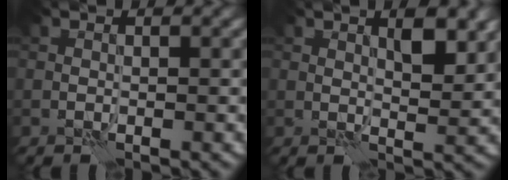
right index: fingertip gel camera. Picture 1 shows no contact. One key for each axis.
{"total": 3.0, "fx": 1.6, "fy": 1.0, "fz": 2.3, "tx": -0.035, "ty": -0.002, "tz": 0.027}